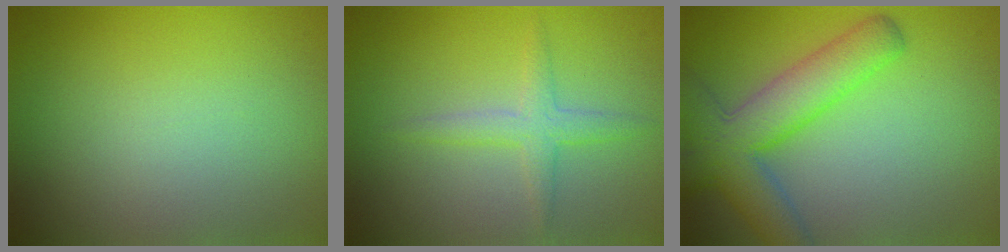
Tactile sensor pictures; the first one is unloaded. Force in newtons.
{"total": 2.2, "press": 2.2, "slide": 0.1}
{"total": 6.9, "press": 6.9, "slide": 0.3}